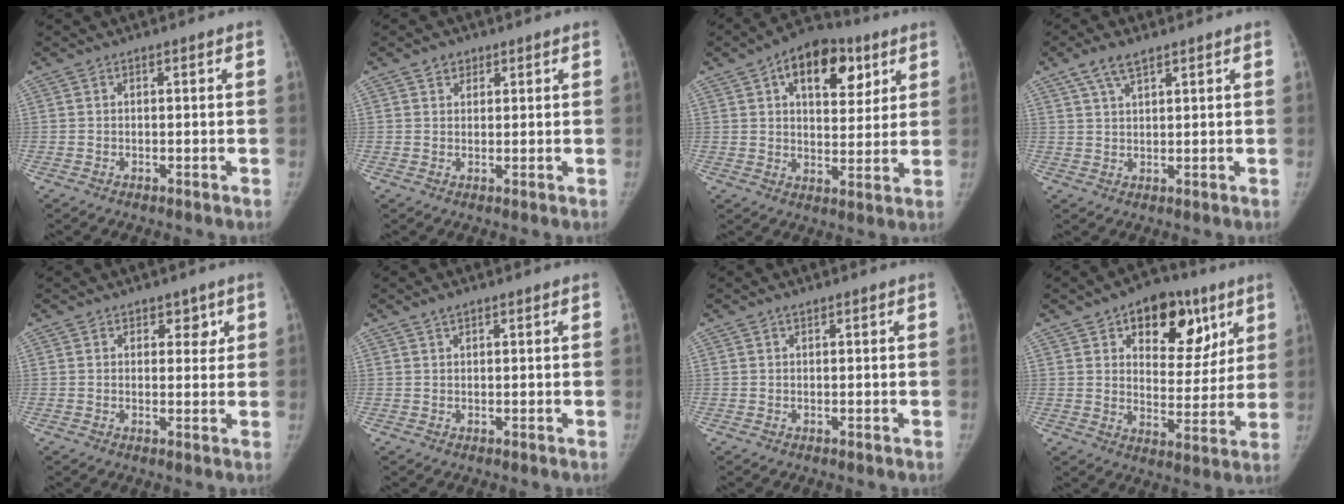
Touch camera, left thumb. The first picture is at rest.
{"total": 2.3, "force": [1.4, 1.7, 0.6], "torque": [0.005, -0.006, 0.019]}
{"total": 15.4, "force": [7.0, 8.8, 10.6], "torque": [-0.106, -0.010, 0.104]}
{"total": 4.9, "force": [3.3, 1.8, 3.2], "torque": [-0.058, -0.004, 0.066]}
{"total": 3.0, "force": [1.7, 2.1, 1.3], "torque": [0.015, -0.009, 0.021]}
{"total": 1.5, "force": [1.1, 0.6, 0.8], "torque": [-0.011, -0.002, 0.018]}
{"total": 0.7, "force": [0.5, 0.3, 0.4], "torque": [-0.005, -0.002, 0.008]}
{"total": 16.4, "force": [8.3, 9.9, 10.1], "torque": [-0.079, -0.030, 0.122]}